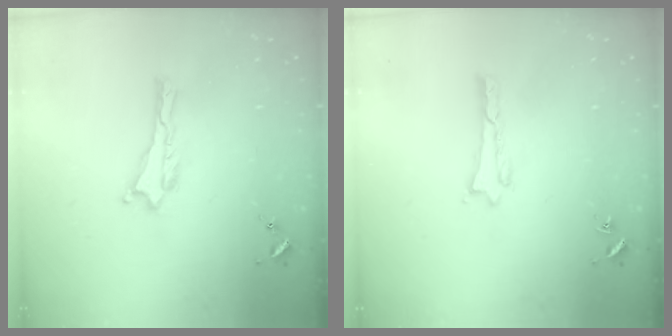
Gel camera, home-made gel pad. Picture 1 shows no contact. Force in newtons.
{"total": 0.0}